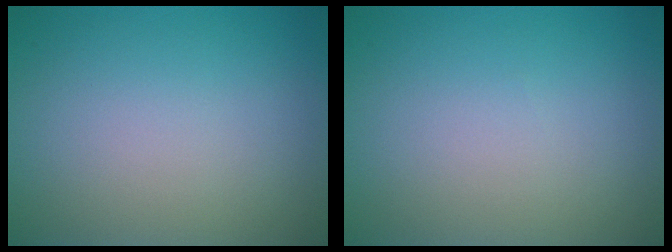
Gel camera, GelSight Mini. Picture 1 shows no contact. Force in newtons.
{"total": 0.0}